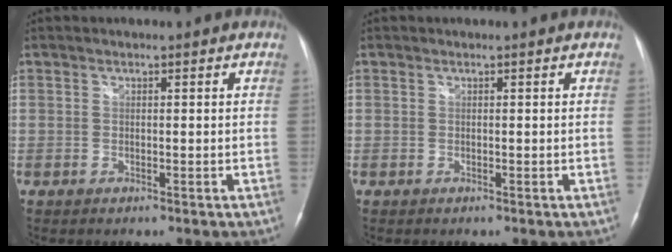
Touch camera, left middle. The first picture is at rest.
{"total": 0.0}